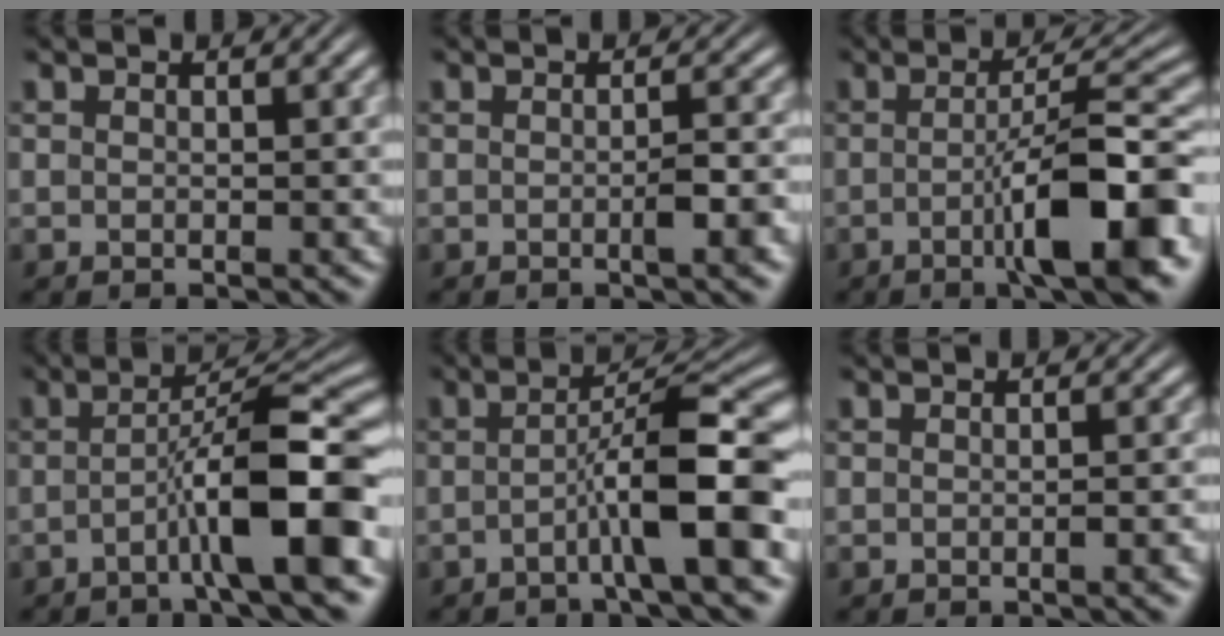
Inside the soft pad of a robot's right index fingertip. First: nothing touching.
{"total": 1.7, "force": [-0.7, 0.2, 1.5], "torque": [-0.018, 0.008, -0.017]}
{"total": 8.4, "force": [-2.8, 1.5, 7.8], "torque": [-0.110, 0.004, -0.045]}
{"total": 8.1, "force": [-2.3, 1.4, 7.6], "torque": [-0.106, 0.011, -0.037]}
{"total": 7.1, "force": [-2.0, 0.9, 6.8], "torque": [-0.093, 0.012, -0.033]}
{"total": 0.7, "force": [-0.4, -0.1, 0.6], "torque": [-0.009, 0.007, -0.008]}